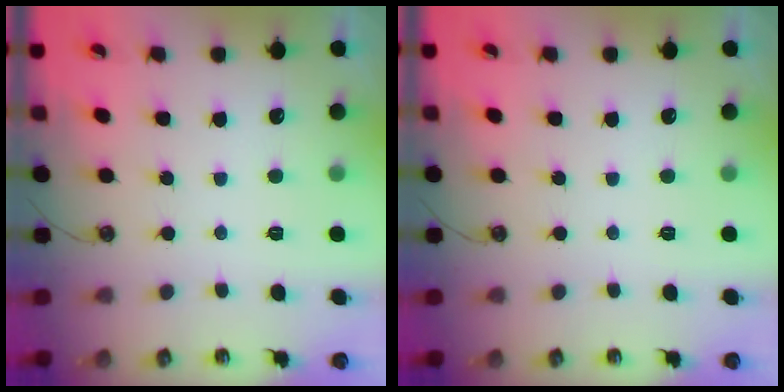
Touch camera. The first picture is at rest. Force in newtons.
{"total": 0.0}